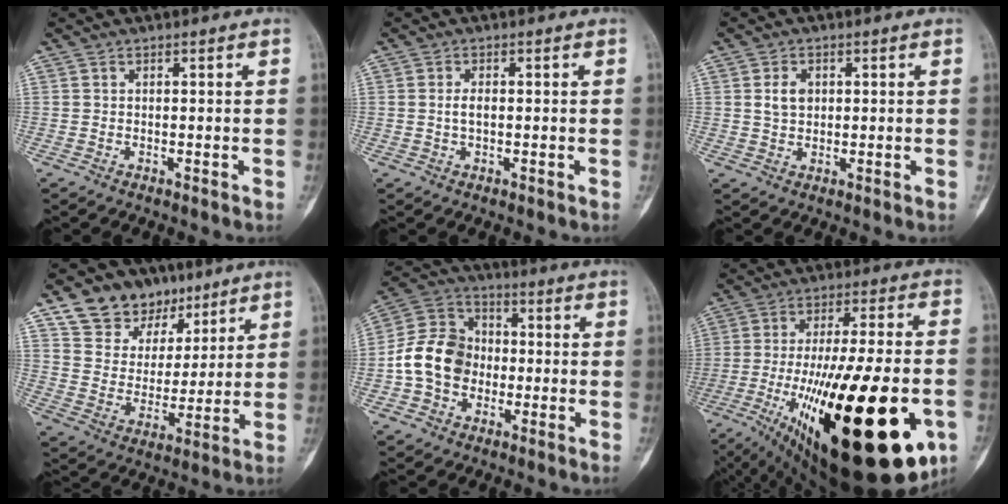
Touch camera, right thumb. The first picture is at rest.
{"total": 1.7, "force": [0.0, 0.9, 1.5], "torque": [-0.031, 0.000, 0.000]}
{"total": 3.7, "force": [0.8, 2.7, 2.4], "torque": [-0.033, -0.001, 0.016]}
{"total": 14.3, "force": [9.5, 9.8, 4.1], "torque": [-0.027, -0.040, 0.172]}
{"total": 12.5, "force": [-2.0, 10.2, 7.0], "torque": [-0.115, 0.038, -0.047]}
{"total": 39.6, "force": [-11.6, 13.5, 35.4], "torque": [-0.519, 0.007, -0.162]}